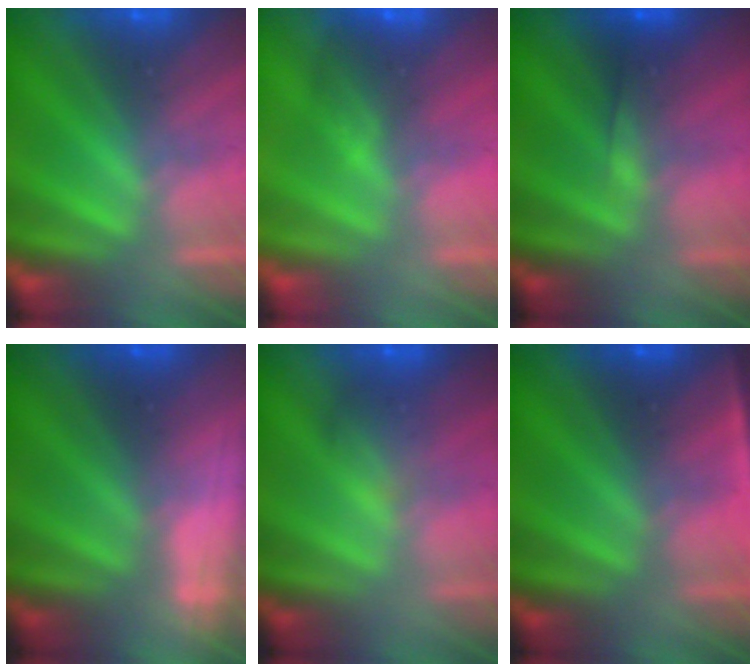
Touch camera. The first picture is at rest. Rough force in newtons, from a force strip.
{"total": 3.0}
{"total": 4.6}
{"total": 2.8}
{"total": 1.9}
{"total": 4.5}